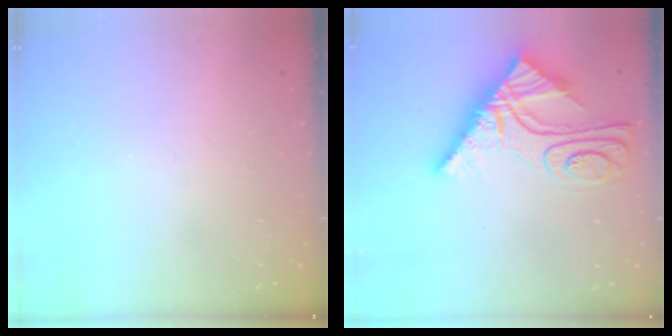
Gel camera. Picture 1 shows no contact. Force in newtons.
{"total": 13.8, "press": 13.7, "slide": 1.7}